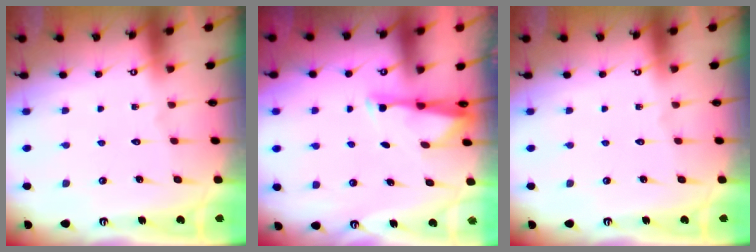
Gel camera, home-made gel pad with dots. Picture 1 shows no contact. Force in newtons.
{"total": 3.1, "press": 3.0, "slide": 0.6}
{"total": 0.0}